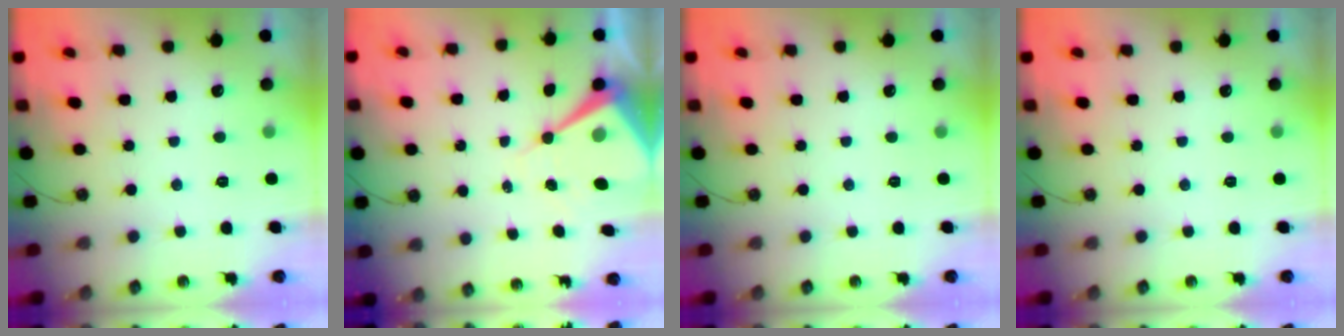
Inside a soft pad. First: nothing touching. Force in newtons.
{"total": 11.7, "press": 11.7, "slide": 0.9}
{"total": 0.0}
{"total": 0.0}